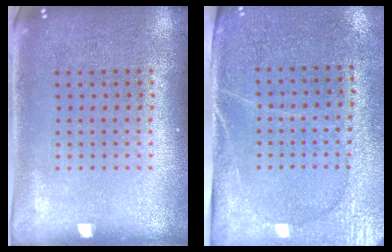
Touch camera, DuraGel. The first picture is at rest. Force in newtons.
{"total": 2.9, "press": 2.5, "slide": 1.4}